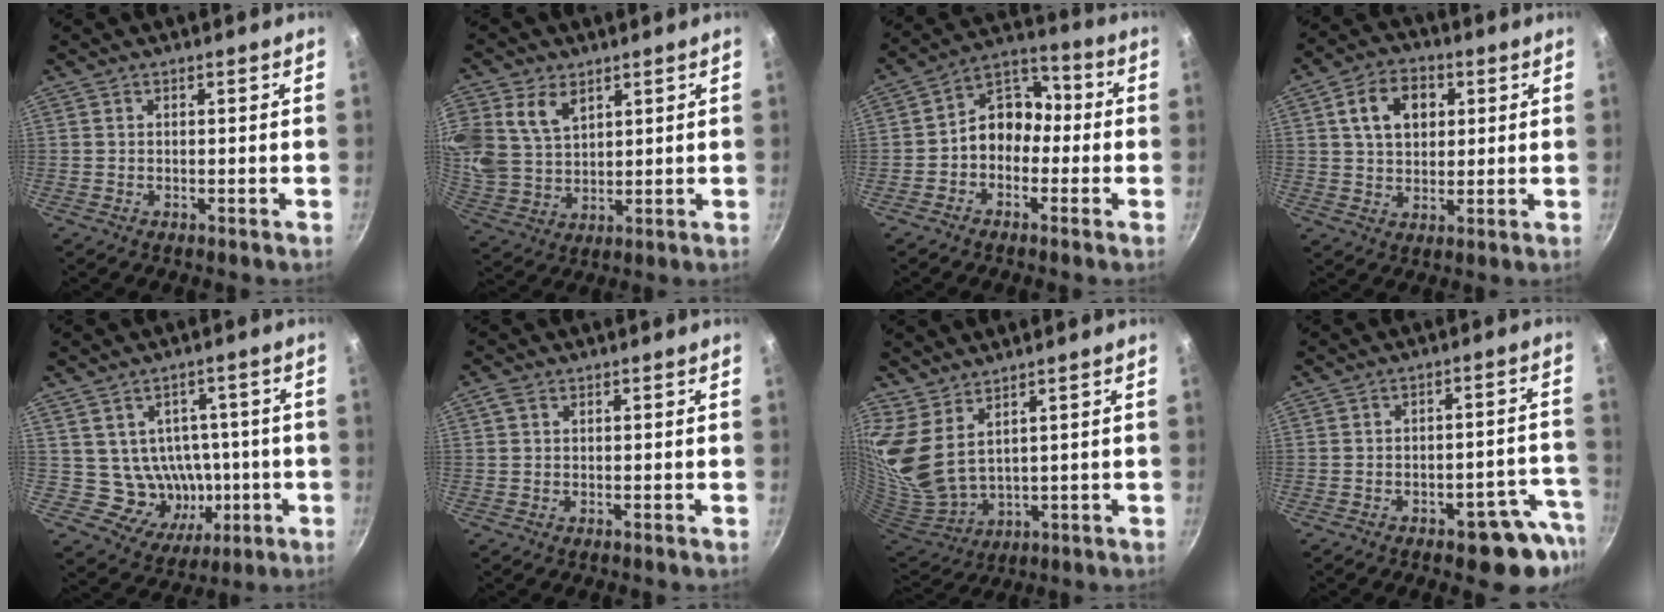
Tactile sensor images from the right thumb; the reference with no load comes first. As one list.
[{"total": 14.3, "force": [5.9, 10.1, 8.1], "torque": [-0.179, -0.009, 0.129]}, {"total": 9.7, "force": [-1.6, 7.7, 5.8], "torque": [-0.045, 0.048, -0.048]}, {"total": 10.2, "force": [2.9, 7.4, 6.4], "torque": [-0.084, 0.005, 0.043]}, {"total": 11.0, "force": [-0.3, 10.1, 4.2], "torque": [-0.014, 0.007, 0.010]}, {"total": 1.3, "force": [0.4, 0.9, 0.8], "torque": [-0.015, 0.004, 0.009]}, {"total": 10.1, "force": [6.4, 4.4, 6.4], "torque": [-0.121, -0.066, 0.147]}, {"total": 9.7, "force": [-5.6, 4.6, 6.4], "torque": [-0.013, 0.058, -0.062]}]